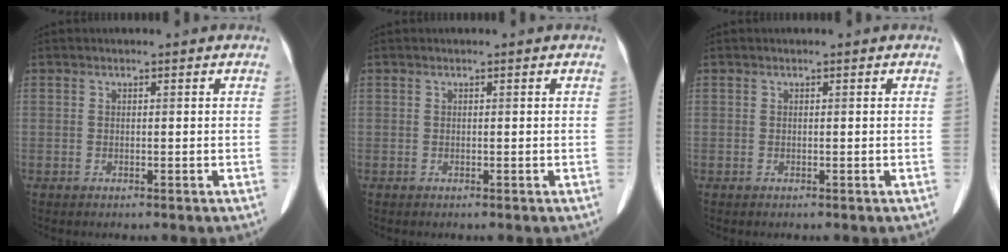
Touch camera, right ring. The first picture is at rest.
{"total": 0.0}
{"total": 0.0}